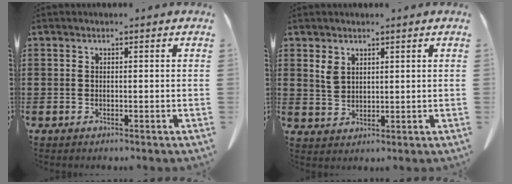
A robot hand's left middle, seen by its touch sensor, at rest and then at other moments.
{"total": 2.9, "force": [1.9, 1.8, 1.3], "torque": [-0.031, 0.005, 0.035]}